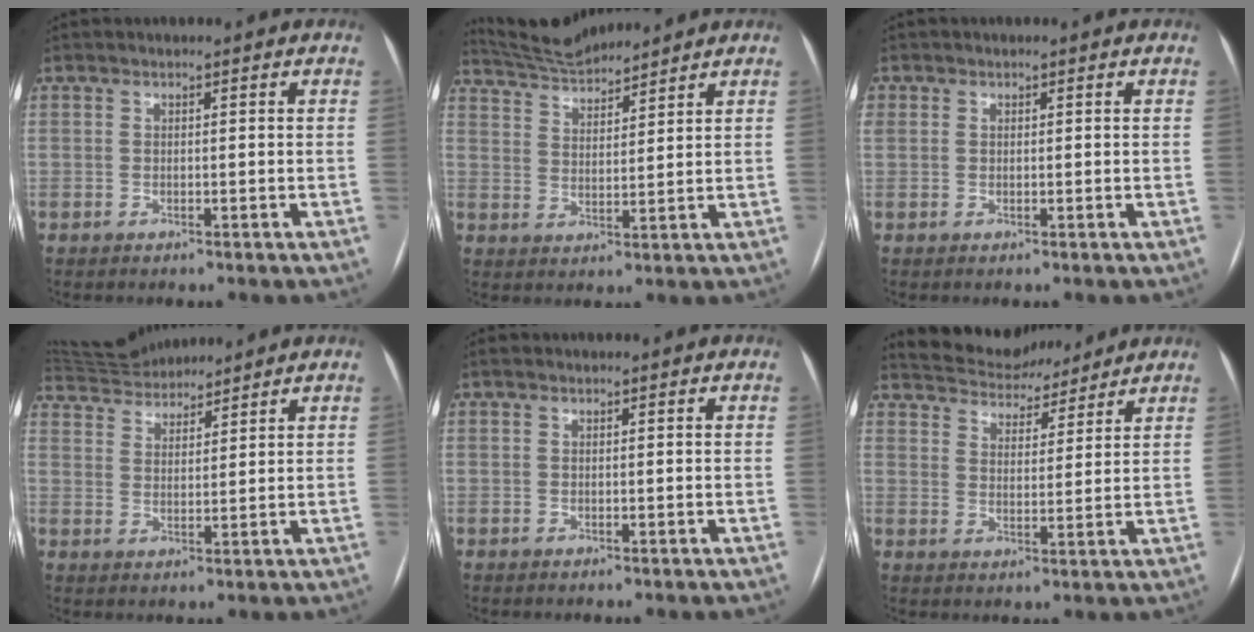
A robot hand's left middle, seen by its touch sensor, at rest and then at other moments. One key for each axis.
{"total": 8.0, "fx": 7.9, "fy": 0.2, "fz": 1.4, "tx": -0.041, "ty": 0.018, "tz": 0.151}
{"total": 1.7, "fx": 0.7, "fy": 1.5, "fz": 0.4, "tx": -0.006, "ty": 0.010, "tz": 0.014}
{"total": 8.6, "fx": 8.3, "fy": 1.4, "fz": 1.5, "tx": -0.034, "ty": 0.024, "tz": 0.147}
{"total": 0.0}
{"total": 9.9, "fx": 9.4, "fy": 2.7, "fz": 1.5, "tx": -0.024, "ty": 0.014, "tz": 0.148}